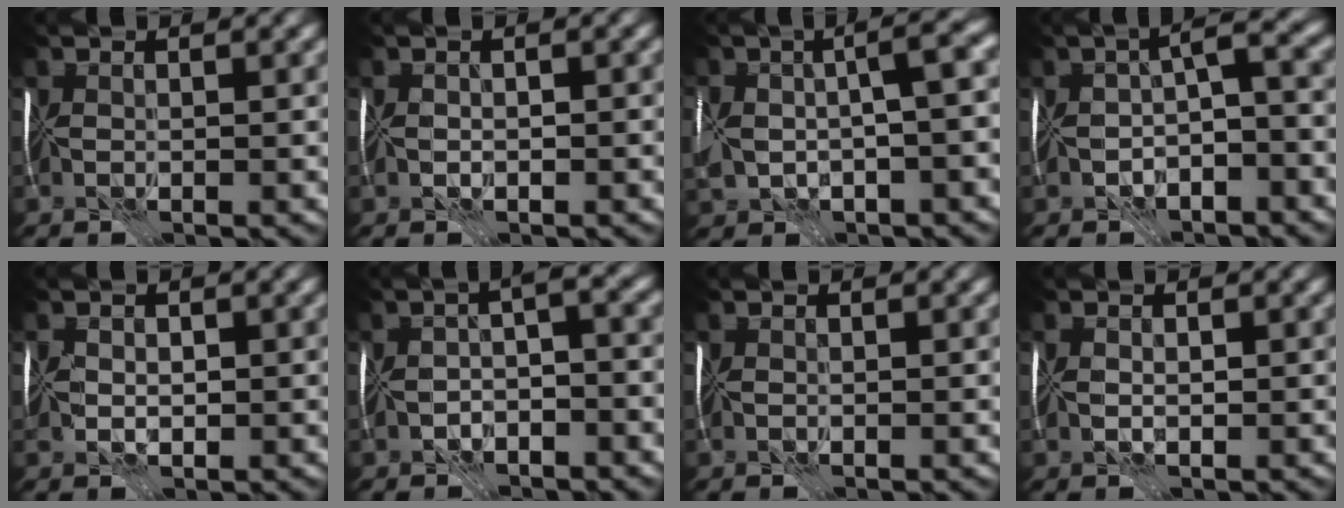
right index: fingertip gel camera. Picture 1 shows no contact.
{"total": 0.7, "force": [-0.6, 0.2, 0.4], "torque": [-0.009, -0.005, -0.010]}
{"total": 6.9, "force": [-1.1, 2.8, 6.2], "torque": [-0.127, 0.002, -0.027]}
{"total": 4.7, "force": [-1.7, 1.6, 4.1], "torque": [-0.066, 0.007, -0.038]}
{"total": 1.0, "force": [-0.1, 0.9, 0.4], "torque": [-0.015, -0.002, -0.005]}
{"total": 3.2, "force": [-1.9, 1.1, 2.4], "torque": [-0.035, 0.004, -0.042]}
{"total": 0.0}
{"total": 0.9, "force": [0.0, 0.6, 0.6], "torque": [-0.013, -0.001, 0.000]}